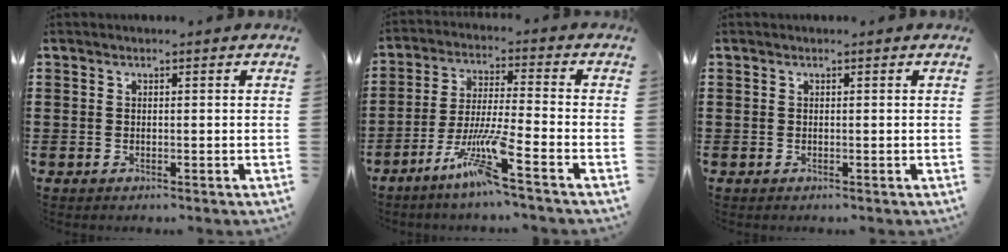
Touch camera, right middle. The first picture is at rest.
{"total": 8.9, "force": [-5.7, 0.1, 6.8], "torque": [-0.146, -0.013, -0.112]}
{"total": 0.0}